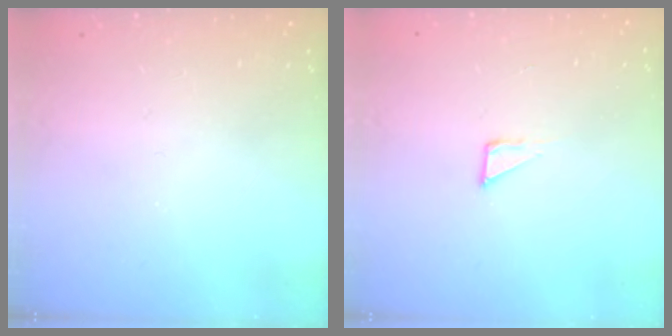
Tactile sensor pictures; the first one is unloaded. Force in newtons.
{"total": 2.1, "press": 2.1, "slide": 0.1}